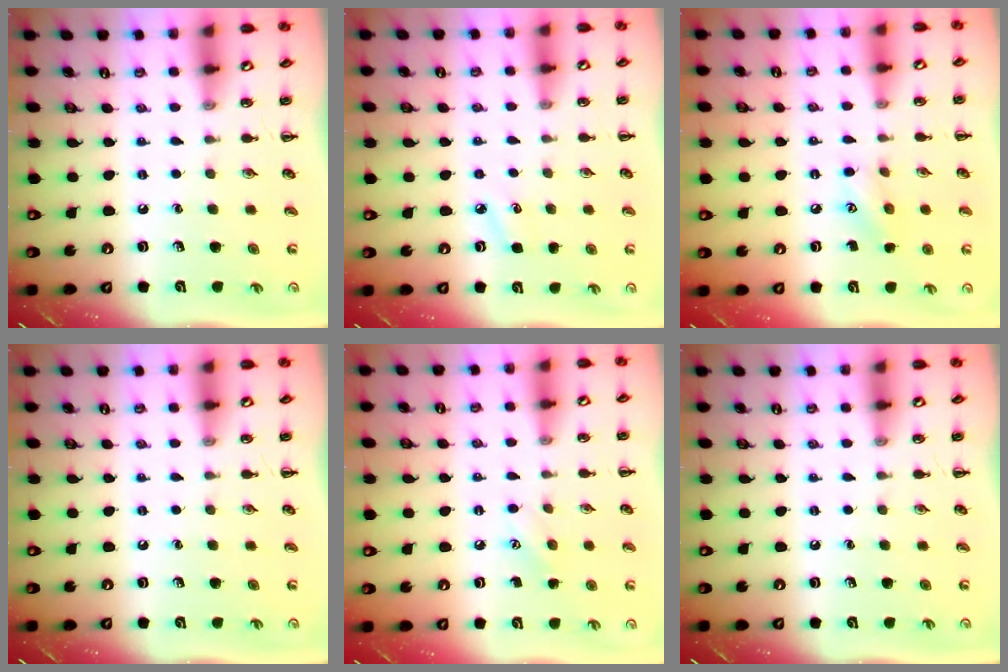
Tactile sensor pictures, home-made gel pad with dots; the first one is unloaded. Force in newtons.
{"total": 4.4, "press": 4.2, "slide": 1.3}
{"total": 7.7, "press": 7.6, "slide": 1.0}
{"total": 0.0}
{"total": 5.7, "press": 5.6, "slide": 1.2}
{"total": 0.0}